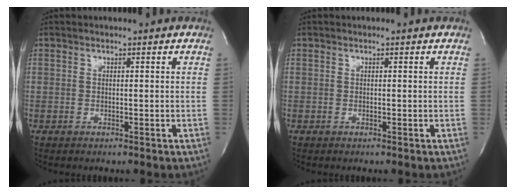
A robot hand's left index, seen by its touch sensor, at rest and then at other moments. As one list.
[{"total": 0.0}]